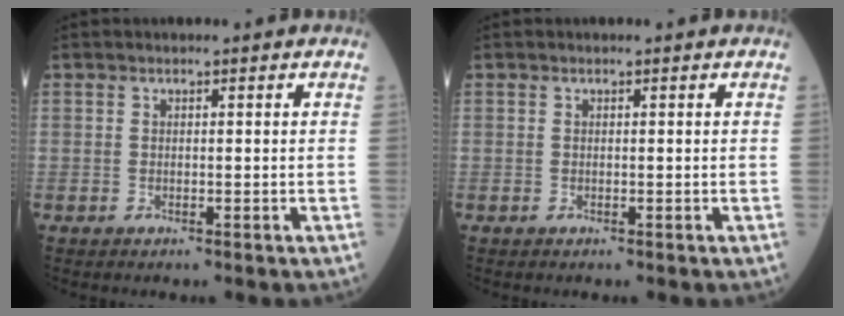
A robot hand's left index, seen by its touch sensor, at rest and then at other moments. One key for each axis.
{"total": 0.0}